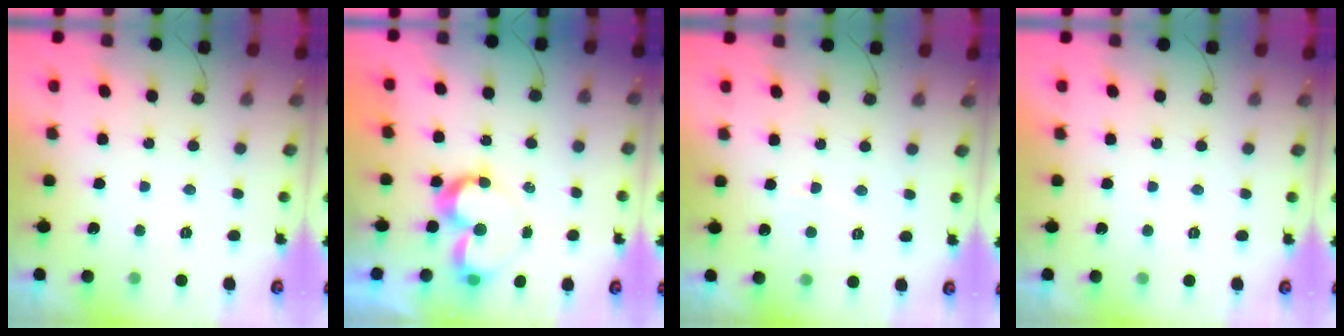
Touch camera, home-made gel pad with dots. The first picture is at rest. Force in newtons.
{"total": 8.6, "press": 8.5, "slide": 0.8}
{"total": 2.6, "press": 2.6, "slide": 0.1}
{"total": 1.7, "press": 1.7, "slide": 0.0}